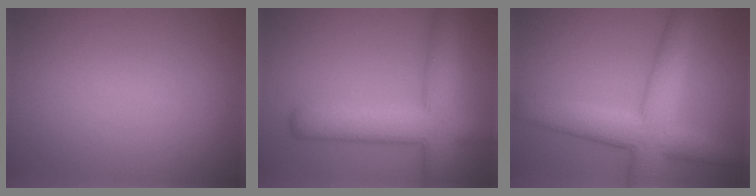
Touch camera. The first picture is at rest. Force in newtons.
{"total": 7.3, "press": 7.3, "slide": 0.4}
{"total": 7.2, "press": 7.2, "slide": 0.4}